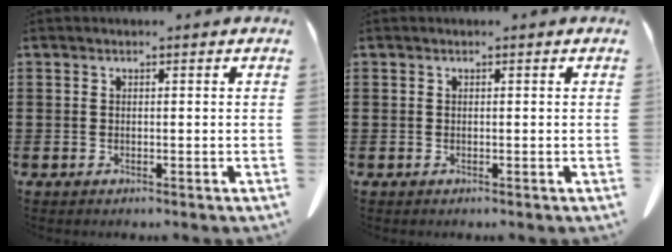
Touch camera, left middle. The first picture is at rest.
{"total": 0.0}